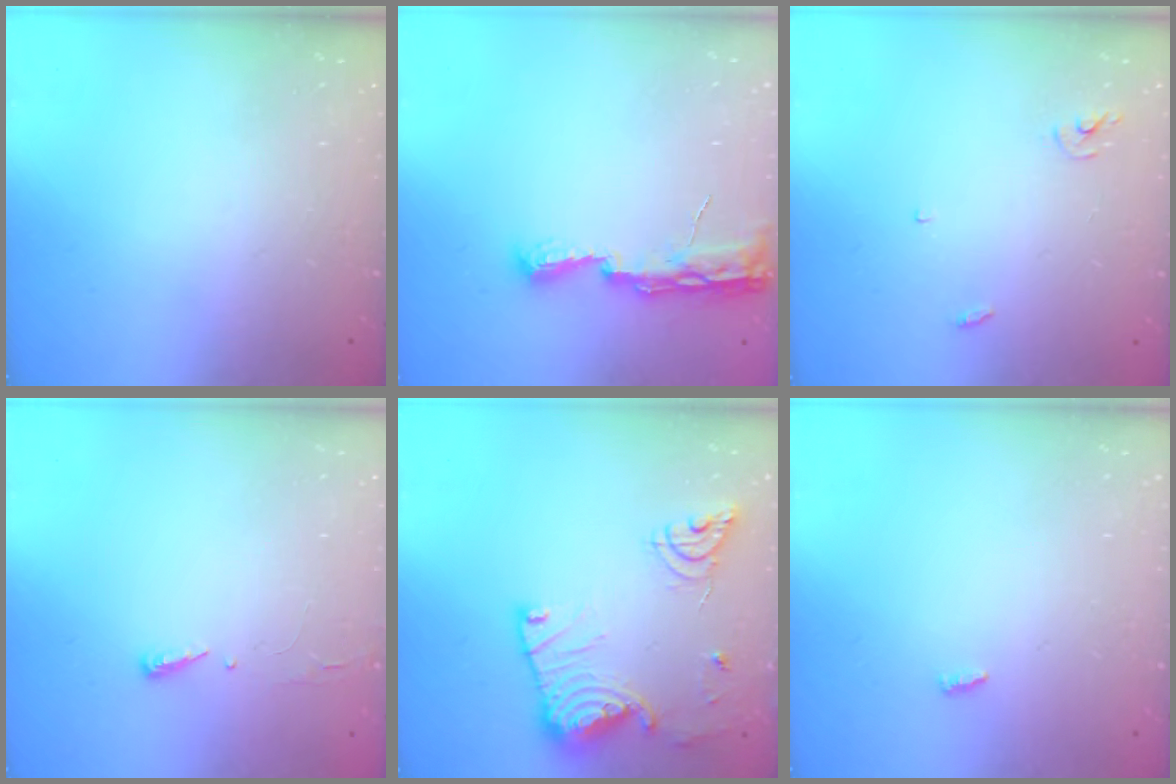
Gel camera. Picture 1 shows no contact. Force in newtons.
{"total": 8.0, "press": 8.0, "slide": 0.7}
{"total": 3.0, "press": 3.0, "slide": 0.2}
{"total": 2.9, "press": 2.9, "slide": 0.4}
{"total": 17.8, "press": 17.8, "slide": 1.6}
{"total": 2.7, "press": 2.7, "slide": 0.2}